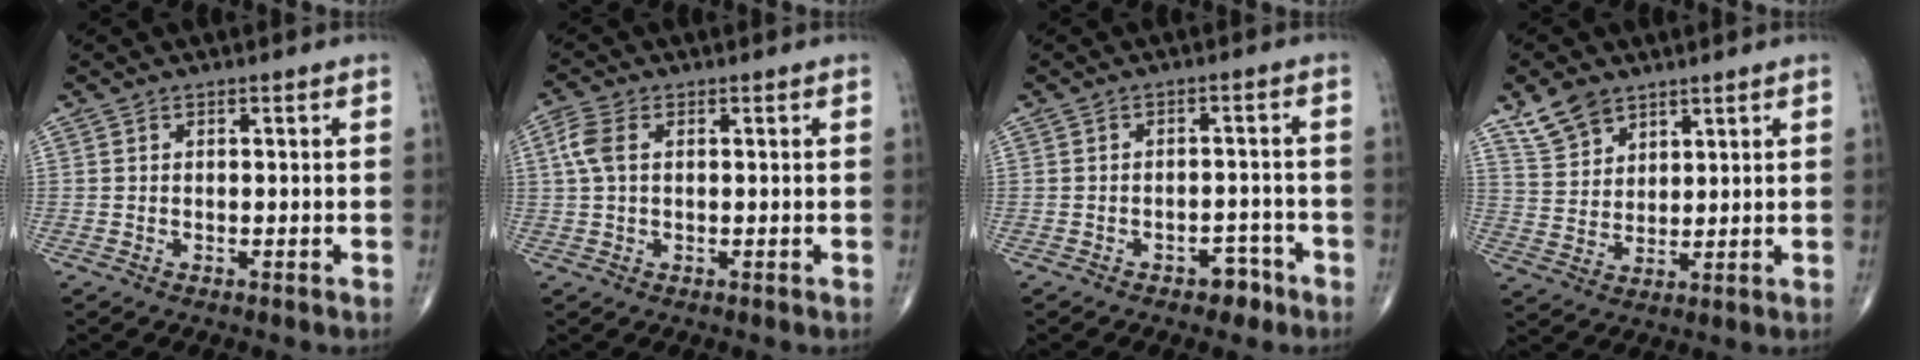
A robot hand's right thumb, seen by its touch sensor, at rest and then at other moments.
{"total": 4.4, "force": [0.9, 2.6, 3.4], "torque": [-0.096, 0.014, 0.016]}
{"total": 3.9, "force": [-2.6, 2.3, 1.8], "torque": [-0.009, 0.024, -0.032]}
{"total": 7.3, "force": [5.2, 4.3, 2.8], "torque": [-0.039, -0.022, 0.109]}